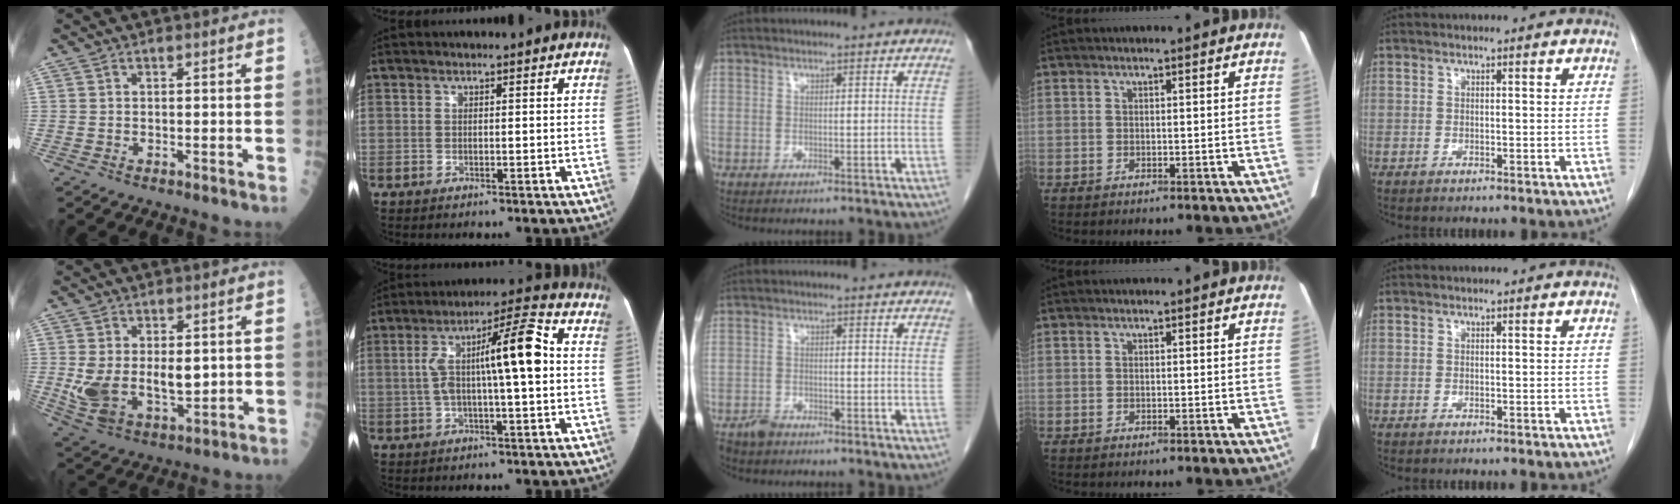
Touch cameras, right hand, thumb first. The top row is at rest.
{"thumb": {"total": 11.8, "force": [0.4, 7.1, 9.4], "torque": [-0.166, -0.017, 0.027]}, "index": {"total": 12.2, "force": [0.5, 1.4, 12.1], "torque": [-0.207, 0.035, 0.004]}, "middle": {"total": 2.3, "force": [-2.0, 1.1, 0.7], "torque": [-0.019, 0.000, -0.032]}}